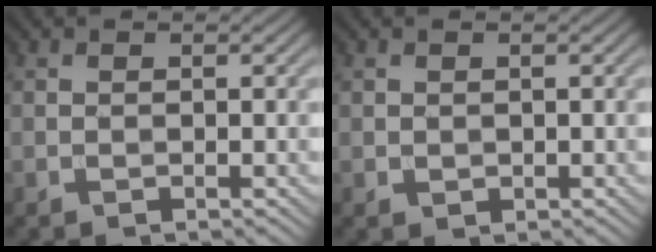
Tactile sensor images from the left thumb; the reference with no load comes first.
{"total": 0.6, "force": [0.3, 0.5, 0.2], "torque": [-0.006, -0.004, 0.010]}